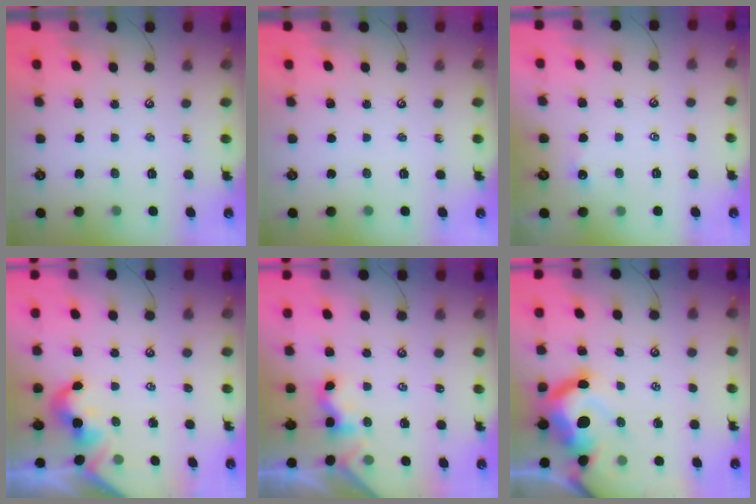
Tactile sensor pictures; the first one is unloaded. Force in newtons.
{"total": 0.0}
{"total": 2.4, "press": 2.3, "slide": 0.3}
{"total": 2.1, "press": 2.1, "slide": 0.3}
{"total": 1.7, "press": 1.6, "slide": 0.5}
{"total": 13.1, "press": 12.9, "slide": 2.3}